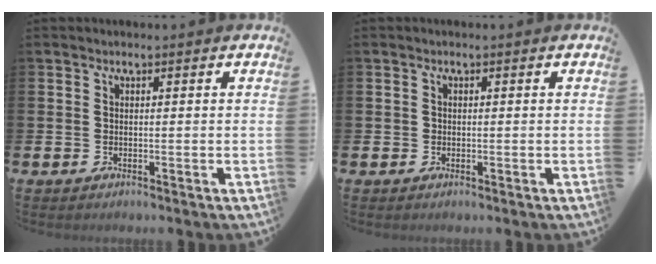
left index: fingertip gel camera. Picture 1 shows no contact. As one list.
[{"total": 0.5, "force": [0.0, 0.5, 0.2], "torque": [0.005, 0.002, -0.003]}]